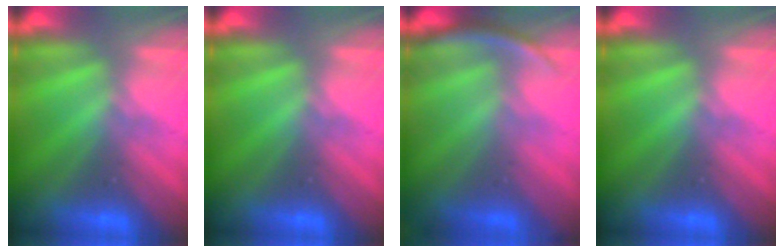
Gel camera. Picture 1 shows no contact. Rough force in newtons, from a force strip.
{"total": 0.0}
{"total": 2.9}
{"total": 0.0}